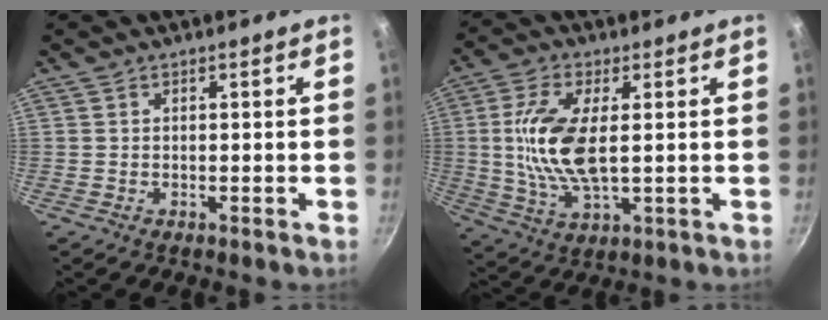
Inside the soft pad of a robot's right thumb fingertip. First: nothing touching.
{"total": 12.4, "force": [1.3, 5.3, 11.1], "torque": [-0.229, -0.004, 0.025]}